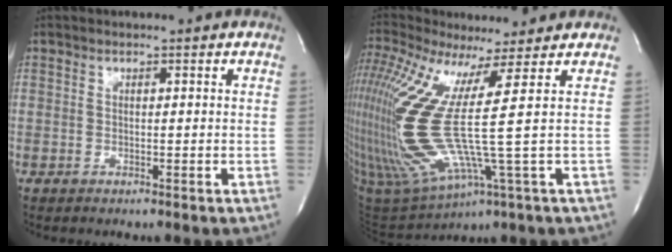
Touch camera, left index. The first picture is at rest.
{"total": 18.6, "force": [4.7, 0.3, 18.0], "torque": [-0.416, -0.008, 0.094]}